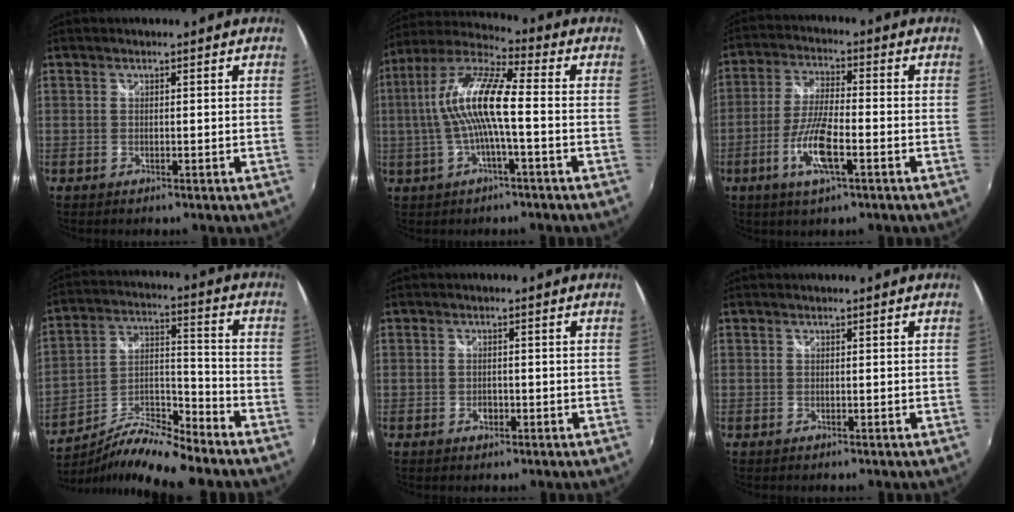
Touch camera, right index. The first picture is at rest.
{"total": 13.2, "force": [-0.8, 2.2, 13.0], "torque": [-0.250, 0.013, -0.019]}
{"total": 9.5, "force": [-3.7, 2.1, 8.5], "torque": [-0.175, -0.006, -0.074]}
{"total": 13.1, "force": [-10.8, 1.4, 7.3], "torque": [-0.140, 0.002, -0.200]}
{"total": 1.8, "force": [-0.7, 1.3, 1.1], "torque": [-0.017, 0.000, -0.012]}
{"total": 0.0}